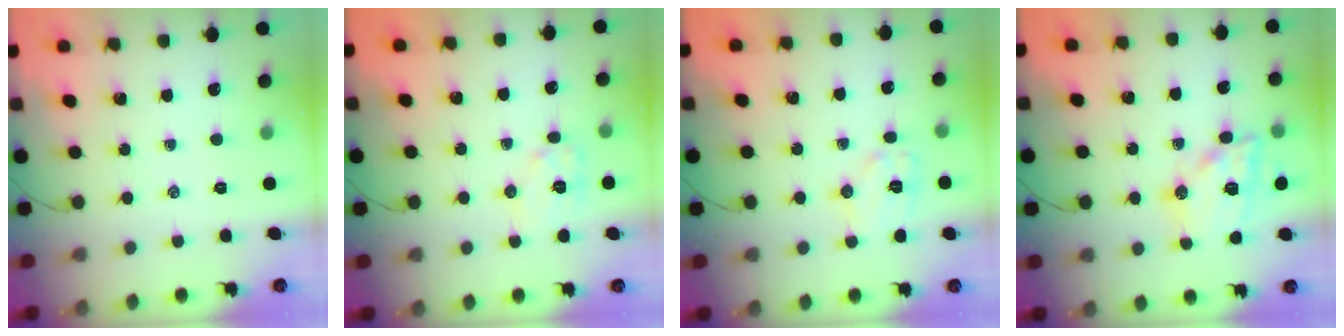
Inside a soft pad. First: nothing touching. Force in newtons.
{"total": 7.9, "press": 7.9, "slide": 0.3}
{"total": 7.6, "press": 7.6, "slide": 0.4}
{"total": 16.6, "press": 16.4, "slide": 2.7}